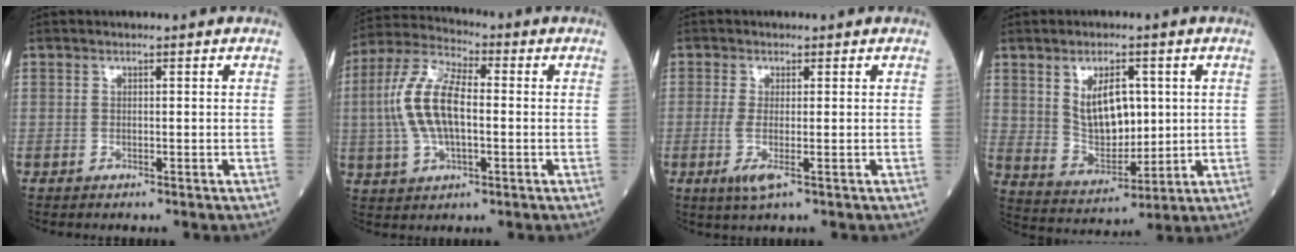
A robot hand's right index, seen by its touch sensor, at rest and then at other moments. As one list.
[{"total": 11.7, "force": [-0.2, 4.9, 10.7], "torque": [-0.240, 0.017, -0.005]}, {"total": 3.5, "force": [-1.3, 0.3, 3.2], "torque": [-0.066, -0.011, -0.024]}, {"total": 9.3, "force": [2.4, 5.0, 7.5], "torque": [-0.139, 0.003, 0.058]}]